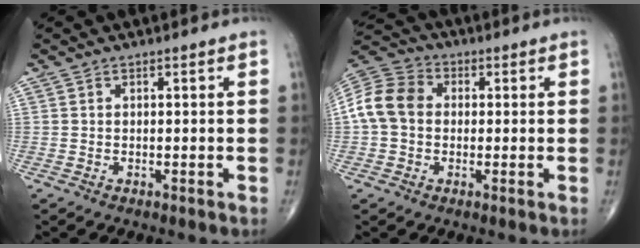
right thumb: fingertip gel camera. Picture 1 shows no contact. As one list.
[{"total": 10.1, "force": [0.3, 7.8, 6.4], "torque": [-0.124, 0.031, -0.004]}]